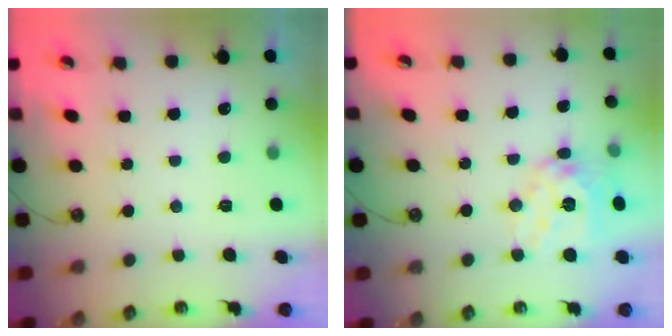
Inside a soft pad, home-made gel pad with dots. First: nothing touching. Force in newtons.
{"total": 13.7, "press": 13.5, "slide": 2.4}